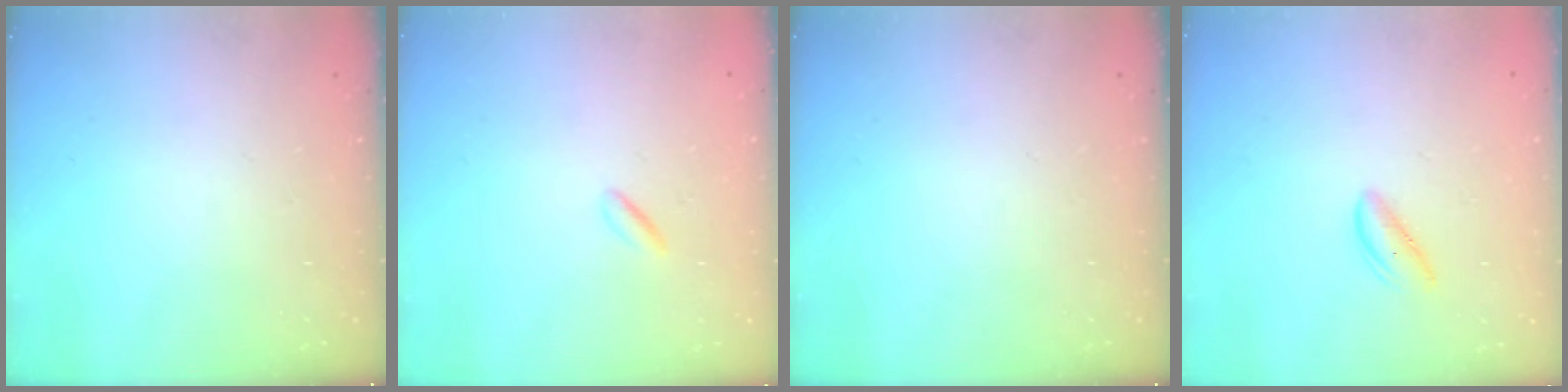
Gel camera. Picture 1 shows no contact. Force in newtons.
{"total": 0.9, "press": 0.6, "slide": 0.7}
{"total": 0.0}
{"total": 1.8, "press": 1.7, "slide": 0.6}